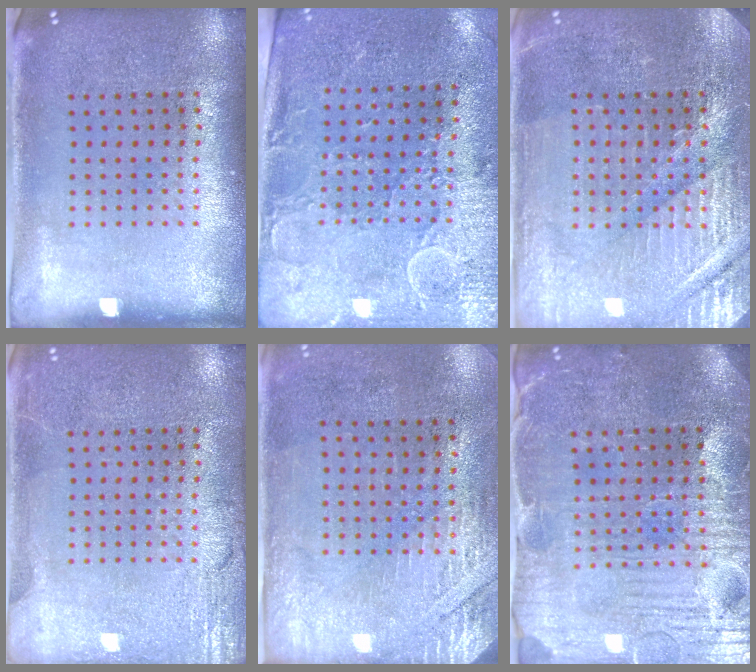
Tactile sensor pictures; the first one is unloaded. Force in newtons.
{"total": 2.9, "press": 2.5, "slide": 1.5}
{"total": 3.9, "press": 3.7, "slide": 1.0}
{"total": 3.0, "press": 3.0, "slide": 0.4}
{"total": 2.9, "press": 2.5, "slide": 1.5}
{"total": 4.0, "press": 3.9, "slide": 1.0}